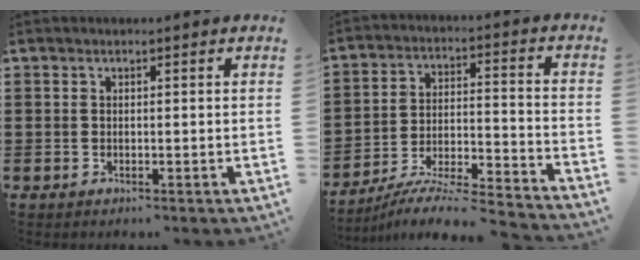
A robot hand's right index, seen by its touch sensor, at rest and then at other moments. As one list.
[{"total": 6.5, "force": [-6.1, -0.2, 2.1], "torque": [-0.041, -0.011, -0.124]}]